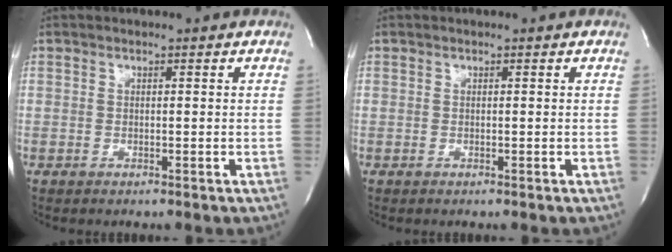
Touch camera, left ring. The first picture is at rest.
{"total": 0.0}